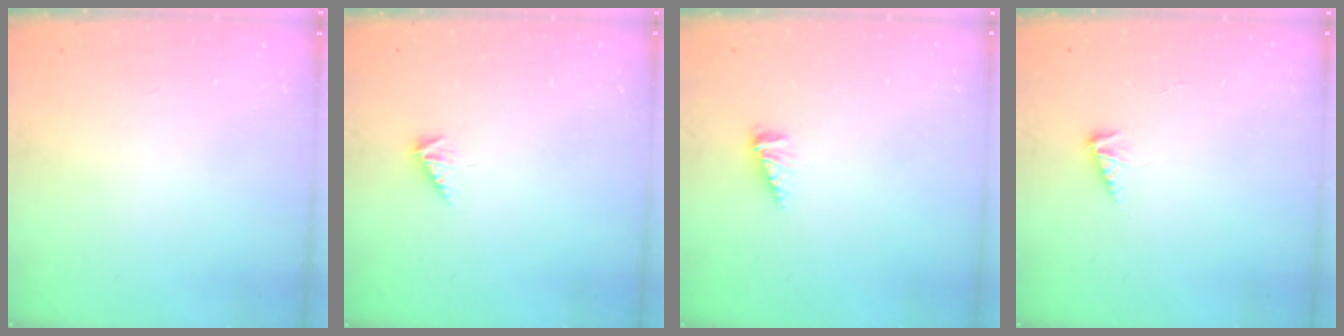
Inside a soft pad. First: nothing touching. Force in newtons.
{"total": 2.8, "press": 2.7, "slide": 0.4}
{"total": 3.1, "press": 3.1, "slide": 0.3}
{"total": 4.1, "press": 4.1, "slide": 0.5}